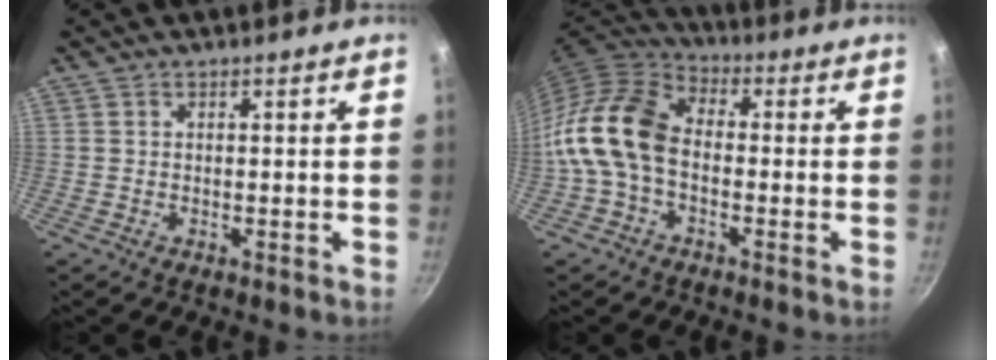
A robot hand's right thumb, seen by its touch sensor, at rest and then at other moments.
{"total": 13.1, "force": [-2.1, 8.7, 9.5], "torque": [-0.169, 0.037, -0.064]}